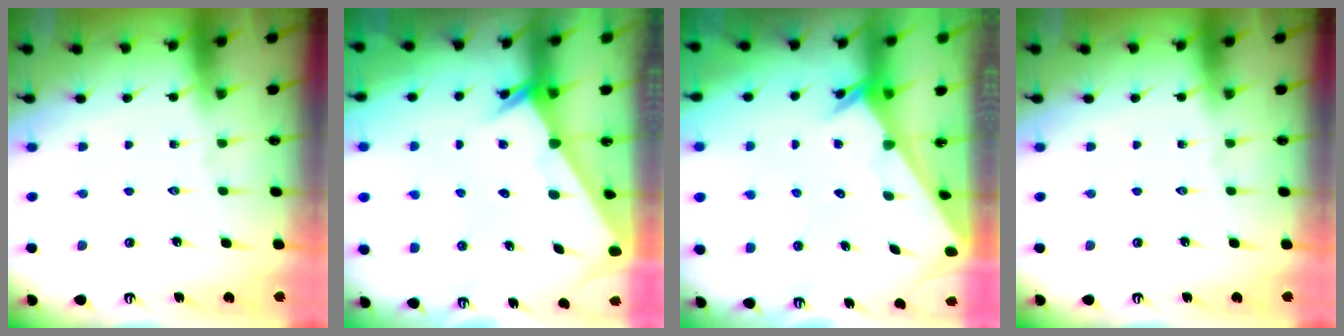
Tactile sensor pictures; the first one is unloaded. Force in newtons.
{"total": 2.7, "press": 2.7, "slide": 0.1}
{"total": 3.3, "press": 3.2, "slide": 0.3}
{"total": 0.0}